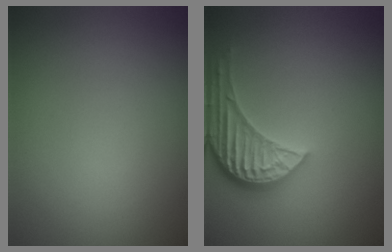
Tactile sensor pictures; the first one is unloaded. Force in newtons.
{"total": 4.5, "press": 3.6, "slide": 2.8}